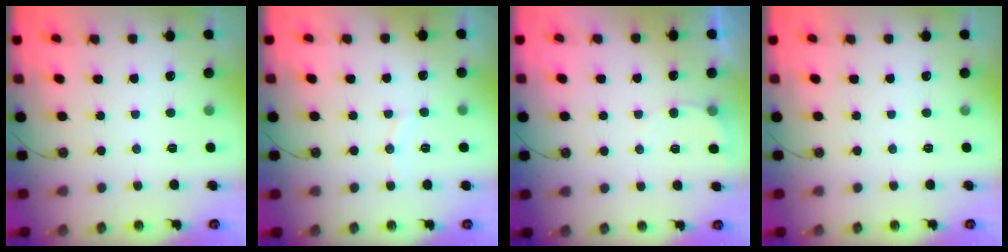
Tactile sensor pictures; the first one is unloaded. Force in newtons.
{"total": 3.9, "press": 3.8, "slide": 0.6}
{"total": 3.9, "press": 3.9, "slide": 0.4}
{"total": 0.0}